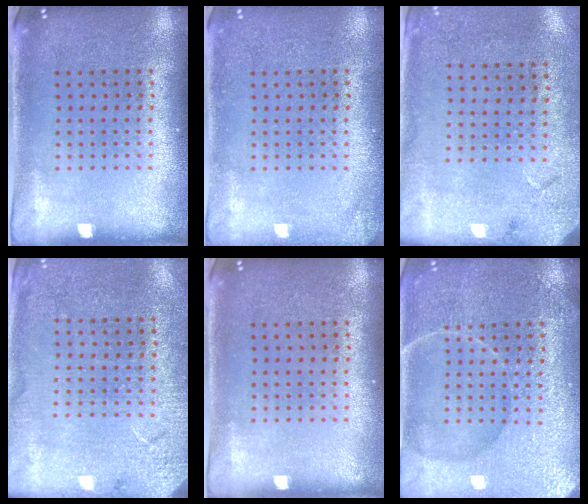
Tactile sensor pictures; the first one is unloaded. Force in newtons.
{"total": 1.1, "press": 1.1, "slide": 0.1}
{"total": 2.7, "press": 2.2, "slide": 1.6}
{"total": 2.6, "press": 2.6, "slide": 0.2}
{"total": 0.0}
{"total": 6.2, "press": 6.1, "slide": 0.8}